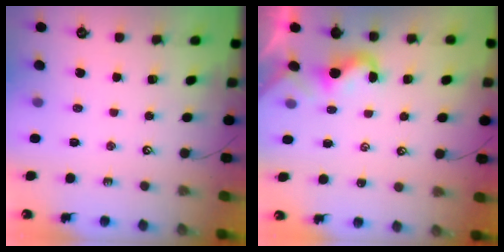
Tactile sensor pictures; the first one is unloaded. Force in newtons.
{"total": 0.5, "press": 0.4, "slide": 0.4}